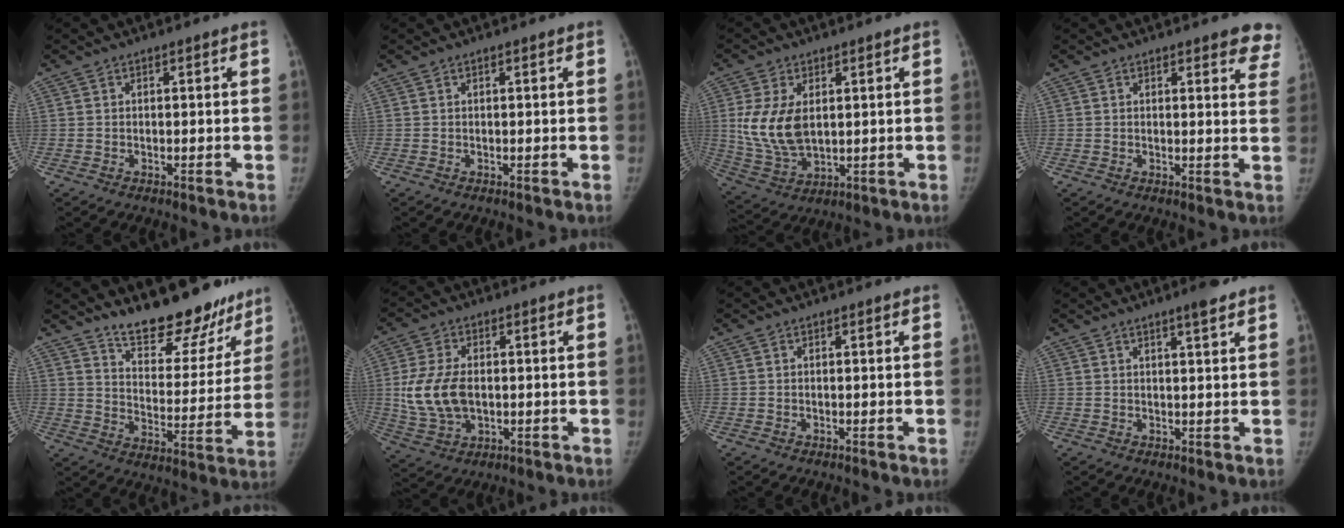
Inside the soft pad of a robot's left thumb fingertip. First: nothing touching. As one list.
[{"total": 0.0}, {"total": 11.3, "force": [1.8, 6.8, 8.9], "torque": [-0.175, -0.013, 0.047]}, {"total": 6.9, "force": [5.5, 2.3, 3.5], "torque": [-0.004, -0.025, 0.045]}, {"total": 18.7, "force": [15.0, 7.2, 8.6], "torque": [-0.067, -0.102, 0.229]}, {"total": 10.9, "force": [0.1, 7.0, 8.4], "torque": [-0.169, -0.003, 0.011]}, {"total": 0.0}, {"total": 3.2, "force": [2.3, 0.2, 2.2], "torque": [-0.032, -0.015, 0.034]}]